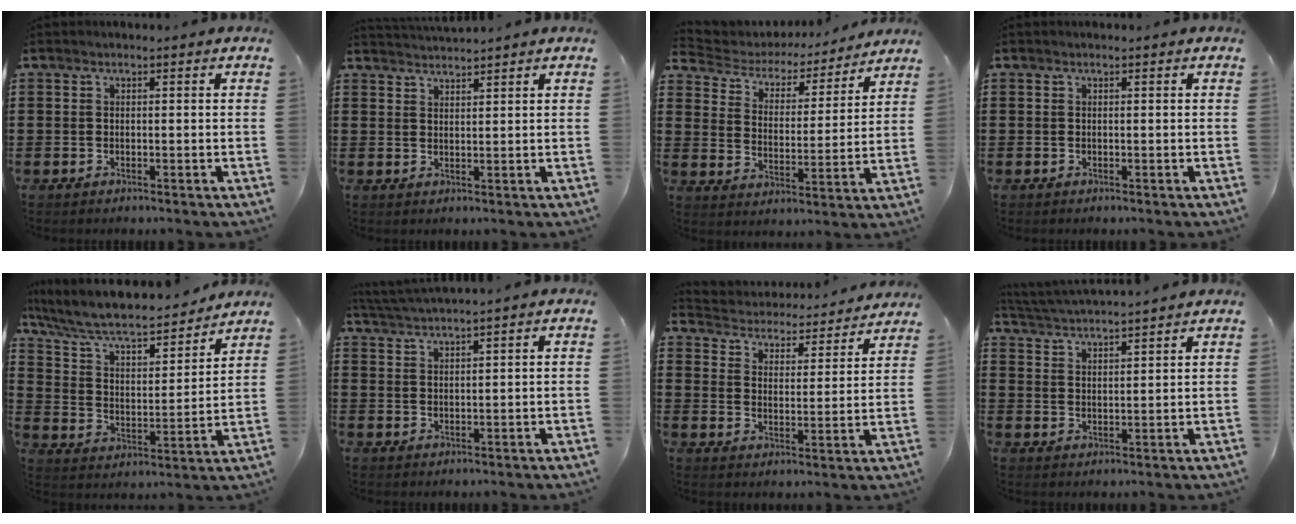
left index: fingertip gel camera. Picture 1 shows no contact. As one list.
[{"total": 2.0, "force": [1.9, -0.4, -0.1], "torque": [-0.002, -0.006, 0.037]}, {"total": 4.2, "force": [4.0, 0.9, 0.6], "torque": [-0.039, -0.031, 0.061]}, {"total": 0.0}, {"total": 7.3, "force": [6.4, 1.1, 3.2], "torque": [-0.091, -0.047, 0.104]}, {"total": 2.3, "force": [2.2, -0.7, 0.5], "torque": [-0.016, -0.006, 0.040]}, {"total": 3.9, "force": [3.9, -0.1, -0.2], "torque": [-0.022, -0.037, 0.061]}, {"total": 3.4, "force": [3.3, -0.7, 0.3], "torque": [-0.020, -0.021, 0.057]}]